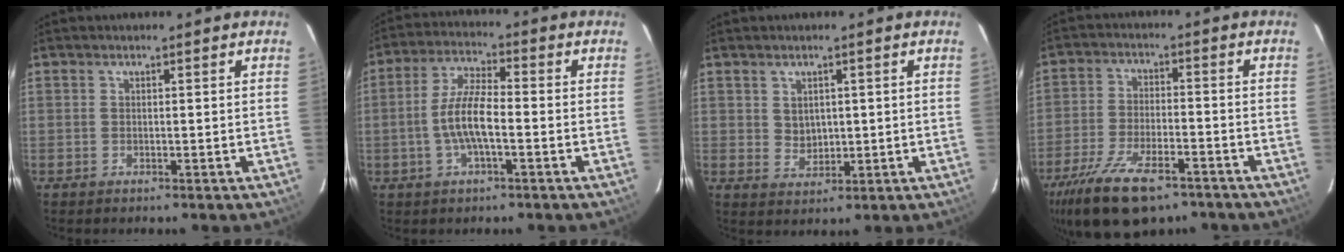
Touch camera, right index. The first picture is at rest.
{"total": 8.0, "force": [-2.1, 2.0, 7.4], "torque": [-0.150, 0.007, -0.040]}
{"total": 3.2, "force": [1.0, 2.7, 1.4], "torque": [-0.020, 0.003, 0.026]}
{"total": 16.8, "force": [-11.5, 6.8, 10.2], "torque": [-0.223, -0.036, -0.197]}